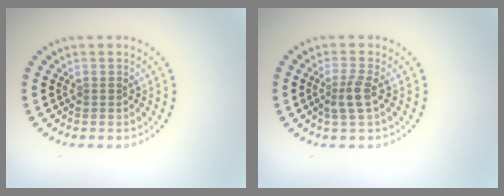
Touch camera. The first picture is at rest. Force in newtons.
{"total": 2.2, "press": 1.9, "slide": 1.2}